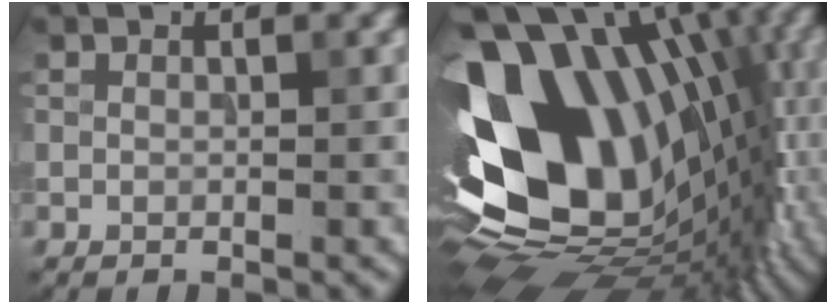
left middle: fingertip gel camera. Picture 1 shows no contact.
{"total": 18.4, "force": [1.1, 12.1, 13.7], "torque": [-0.266, 0.010, 0.019]}